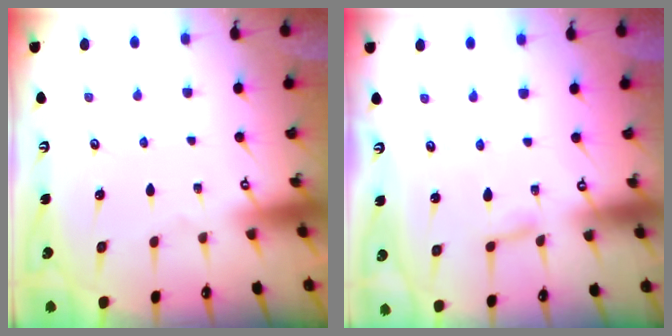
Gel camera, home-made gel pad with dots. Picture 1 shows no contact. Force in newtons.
{"total": 2.5, "press": 2.5, "slide": 0.4}